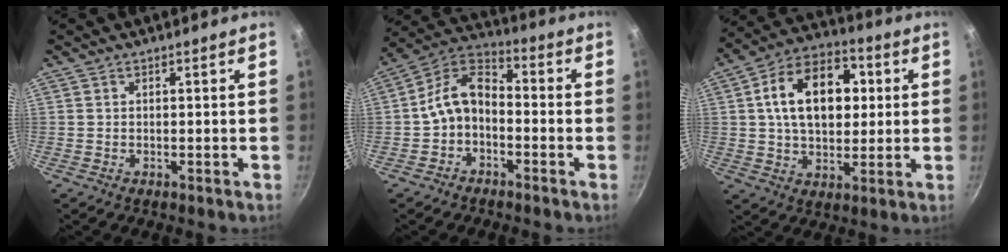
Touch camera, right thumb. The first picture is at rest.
{"total": 9.4, "force": [-2.5, 6.4, 6.4], "torque": [-0.103, 0.053, -0.062]}
{"total": 17.9, "force": [3.3, 11.8, 13.0], "torque": [-0.175, 0.018, 0.042]}